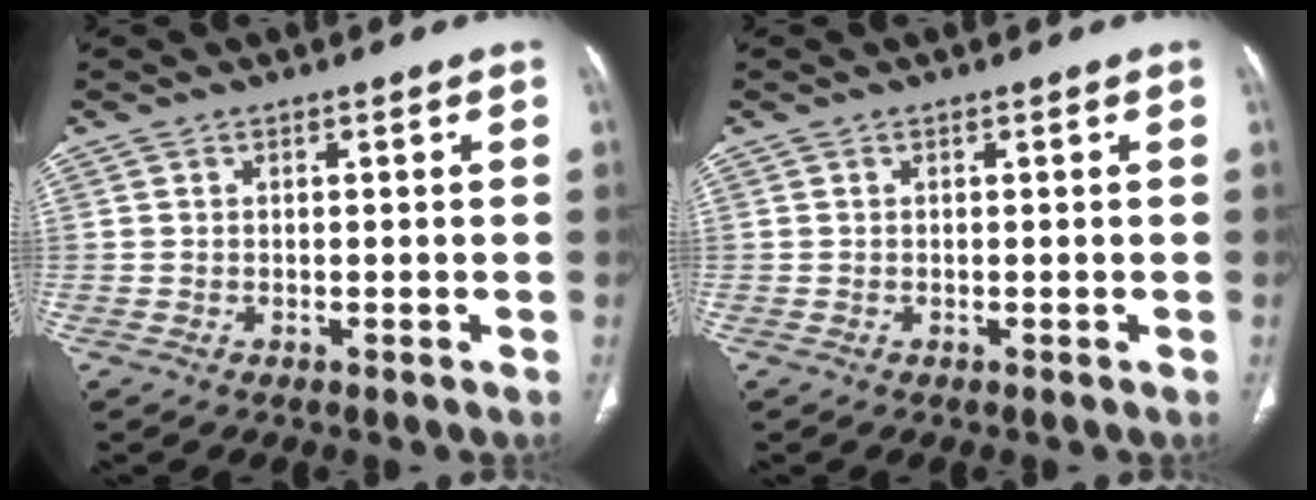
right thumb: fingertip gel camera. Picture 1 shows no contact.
{"total": 0.0}